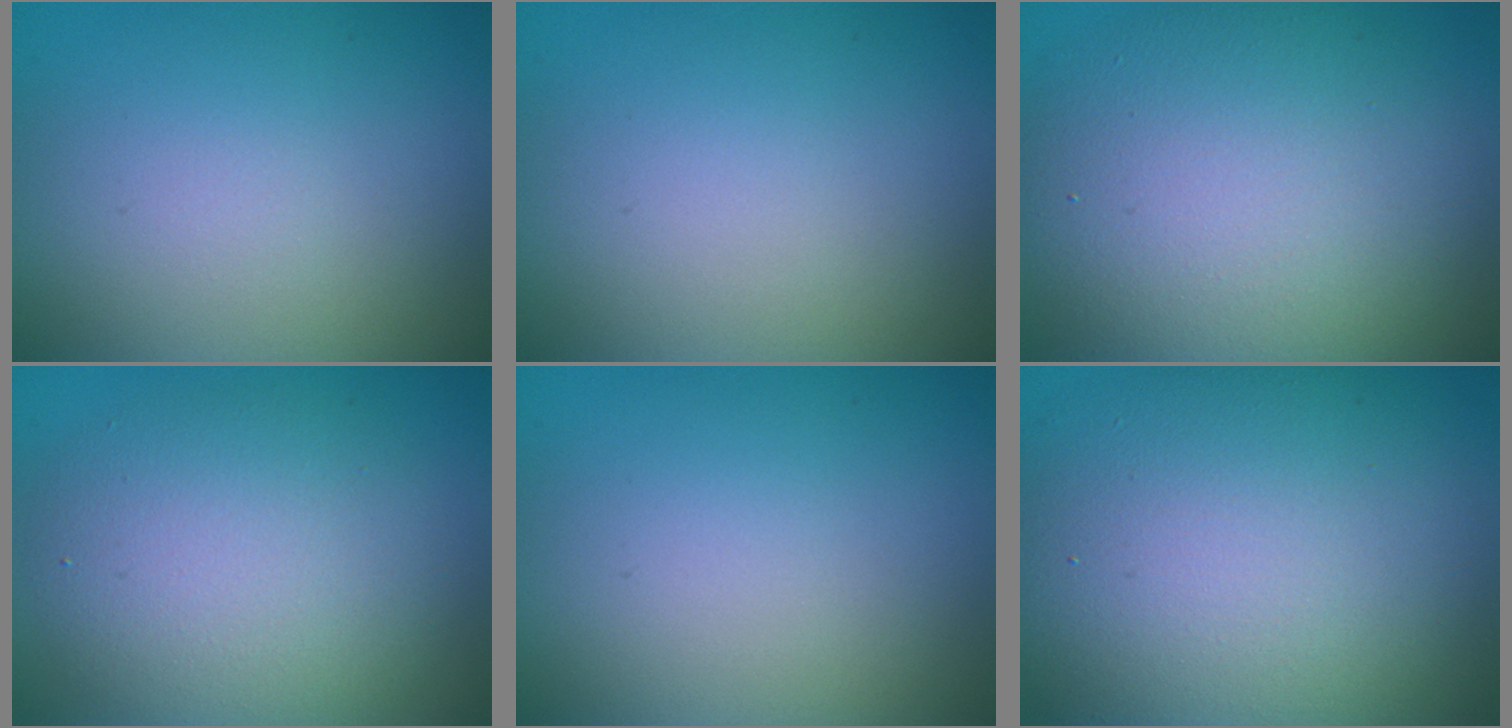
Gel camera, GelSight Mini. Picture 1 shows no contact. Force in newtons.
{"total": 0.0}
{"total": 10.0, "press": 10.0, "slide": 0.6}
{"total": 5.9, "press": 5.9, "slide": 0.4}
{"total": 0.0}
{"total": 12.9, "press": 12.9, "slide": 1.1}